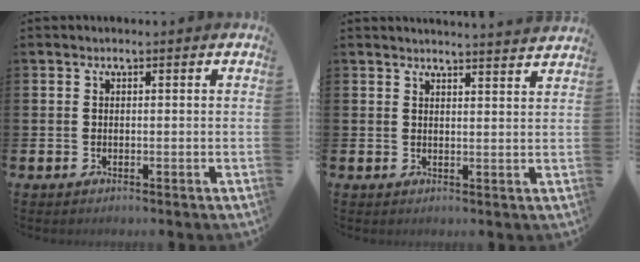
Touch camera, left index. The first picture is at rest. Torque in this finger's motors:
{"motor_torque": [-0.12, -1.57, 0.05, 0.01]}